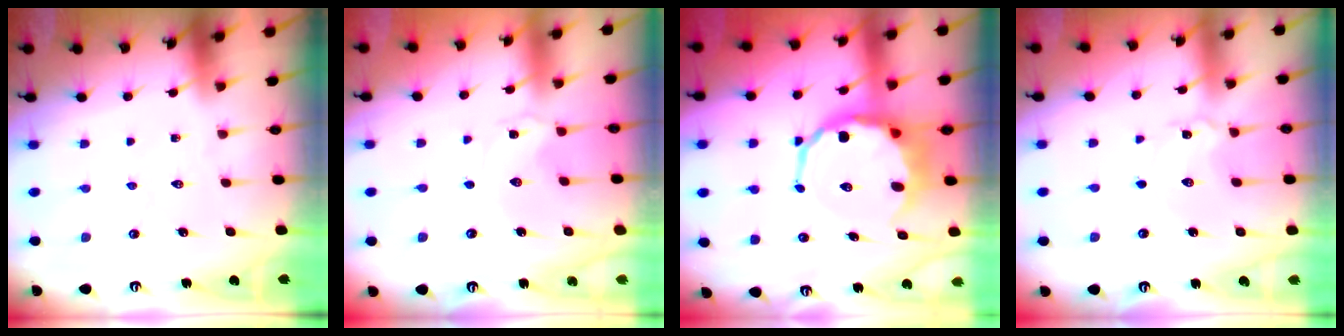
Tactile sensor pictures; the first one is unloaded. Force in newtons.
{"total": 0.0}
{"total": 10.5, "press": 10.2, "slide": 2.7}
{"total": 2.7, "press": 2.7, "slide": 0.2}